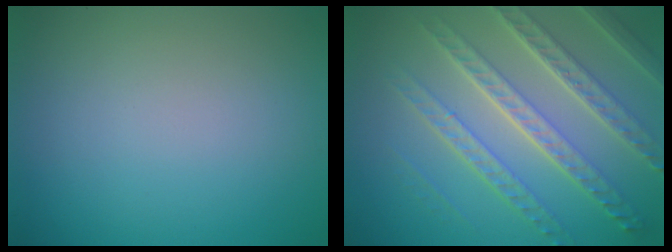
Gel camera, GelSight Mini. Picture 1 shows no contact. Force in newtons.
{"total": 7.6, "press": 5.4, "slide": 5.3}